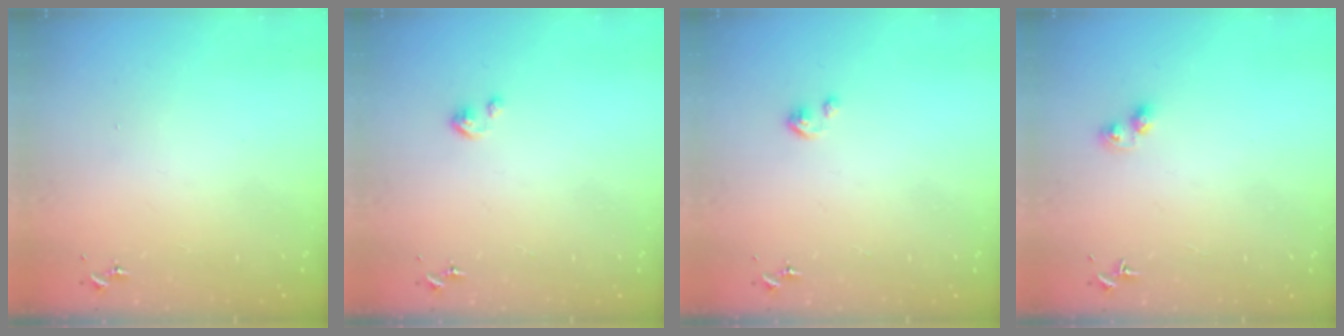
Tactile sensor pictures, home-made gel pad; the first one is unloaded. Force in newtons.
{"total": 2.7, "press": 2.7, "slide": 0.3}
{"total": 2.7, "press": 2.7, "slide": 0.3}
{"total": 4.7, "press": 4.7, "slide": 0.4}